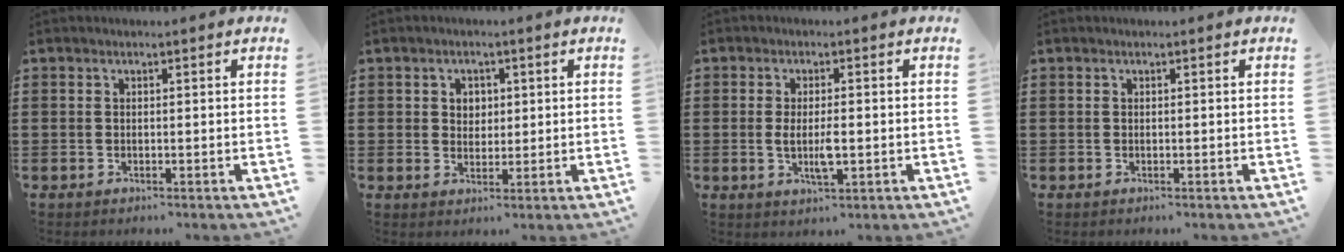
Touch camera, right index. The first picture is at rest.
{"total": 2.3, "force": [0.8, 2.1, 0.8], "torque": [-0.024, 0.012, 0.011]}
{"total": 4.3, "force": [-0.5, 1.2, 4.1], "torque": [-0.086, -0.006, -0.014]}
{"total": 0.0}